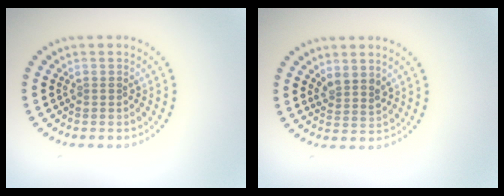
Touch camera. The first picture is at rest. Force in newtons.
{"total": 1.9, "press": 1.6, "slide": 1.1}